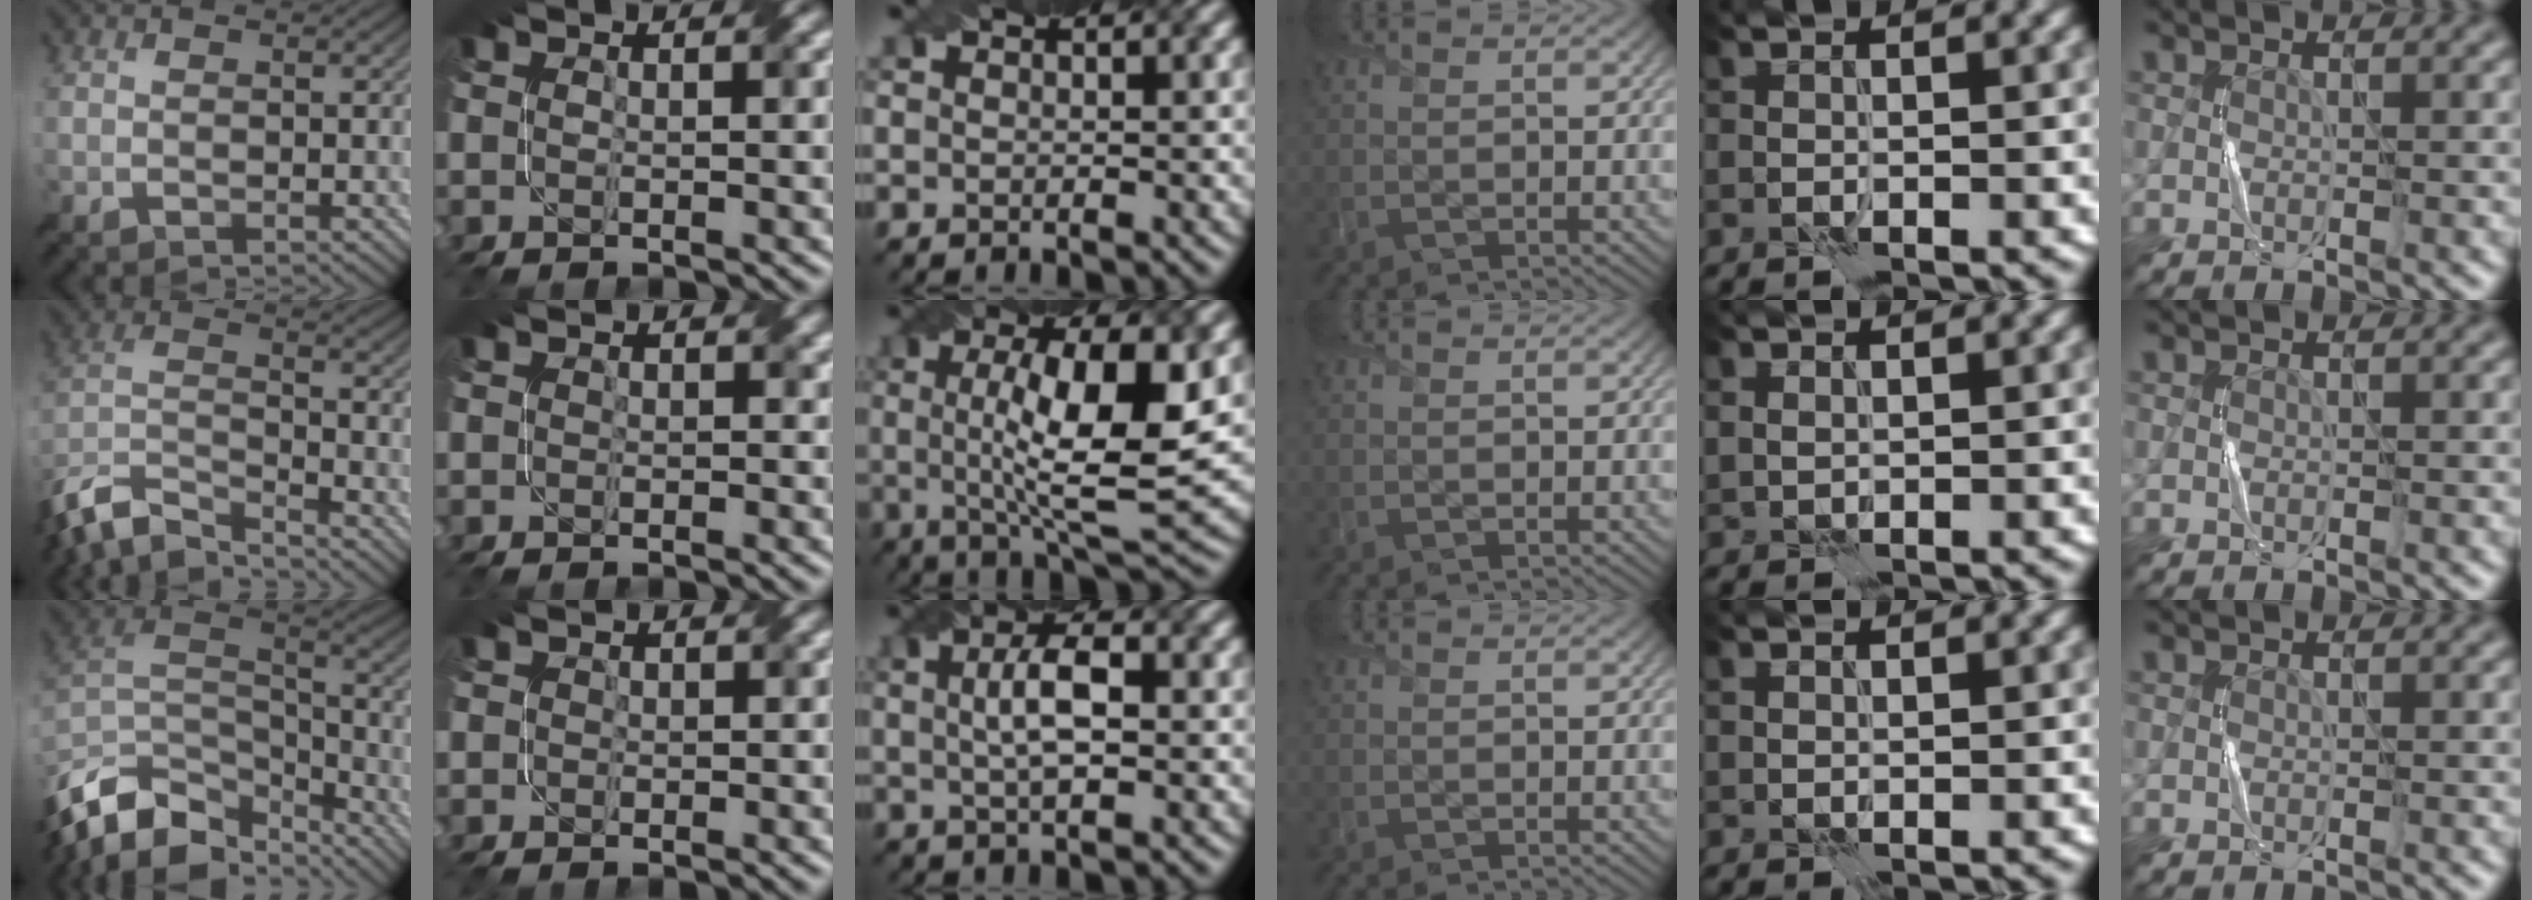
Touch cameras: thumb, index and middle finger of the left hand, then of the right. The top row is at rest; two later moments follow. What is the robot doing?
{"motion": "twist", "object": "screw"}